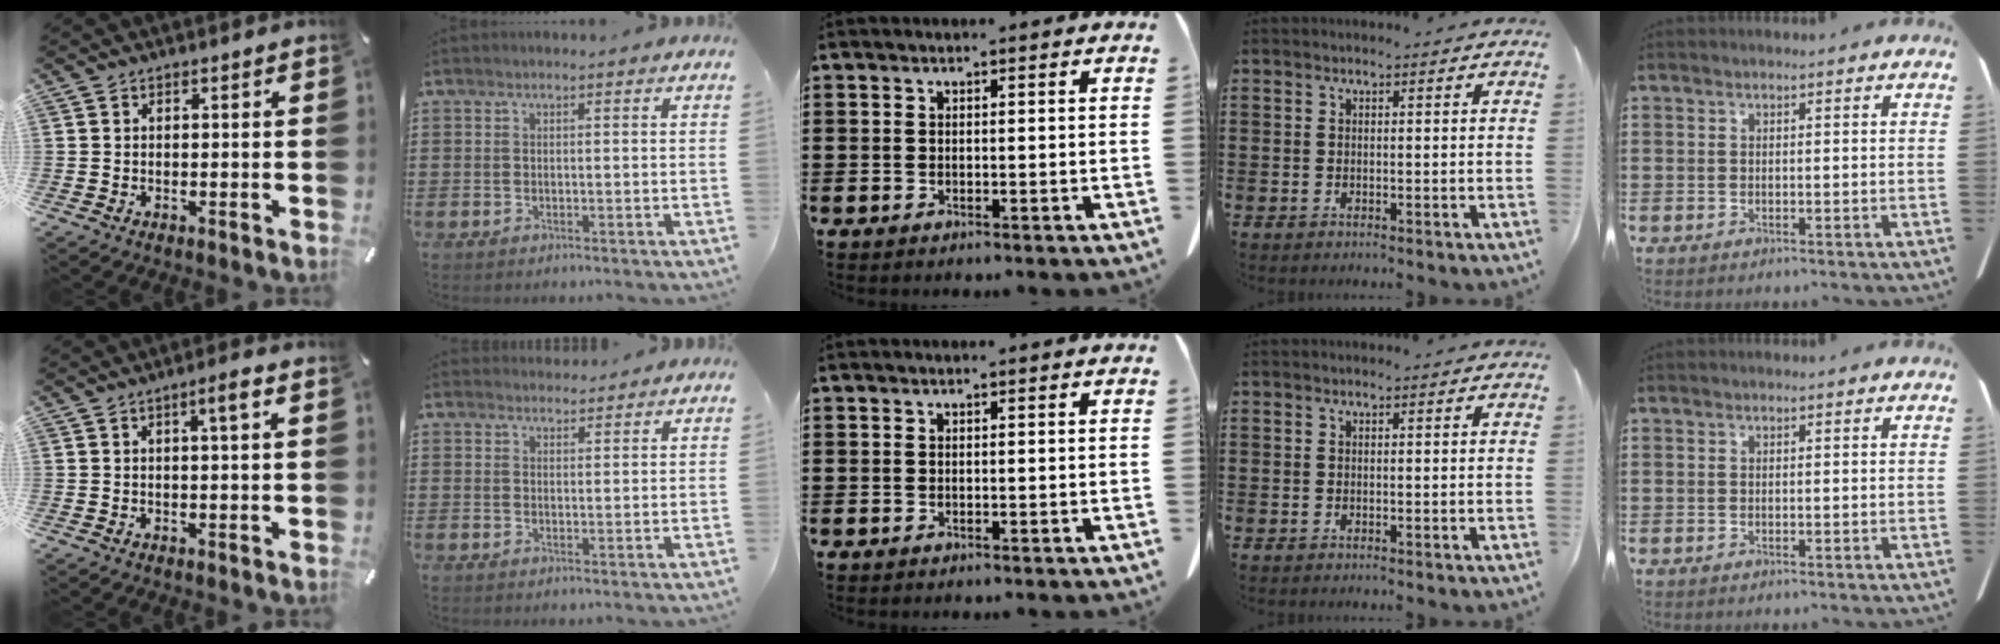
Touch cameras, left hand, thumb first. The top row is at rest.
{"thumb": {"total": 3.2, "force": [0.6, 0.1, 3.1], "torque": [-0.053, -0.002, 0.007]}, "index": {"total": 1.9, "force": [1.9, 0.5, -0.1], "torque": [-0.002, 0.000, 0.037]}}